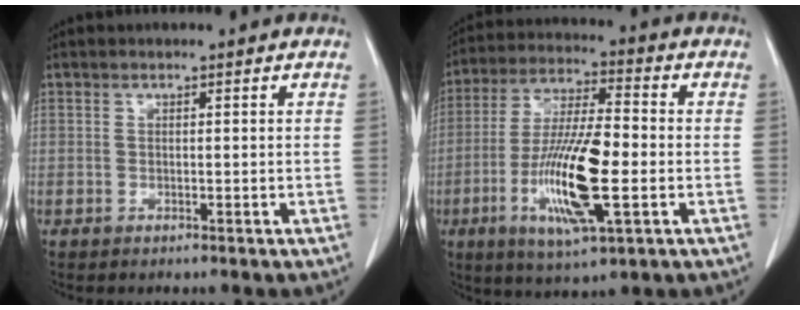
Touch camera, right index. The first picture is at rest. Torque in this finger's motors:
{"motor_torque": [1.97, -0.17, 0.48, 0.21]}